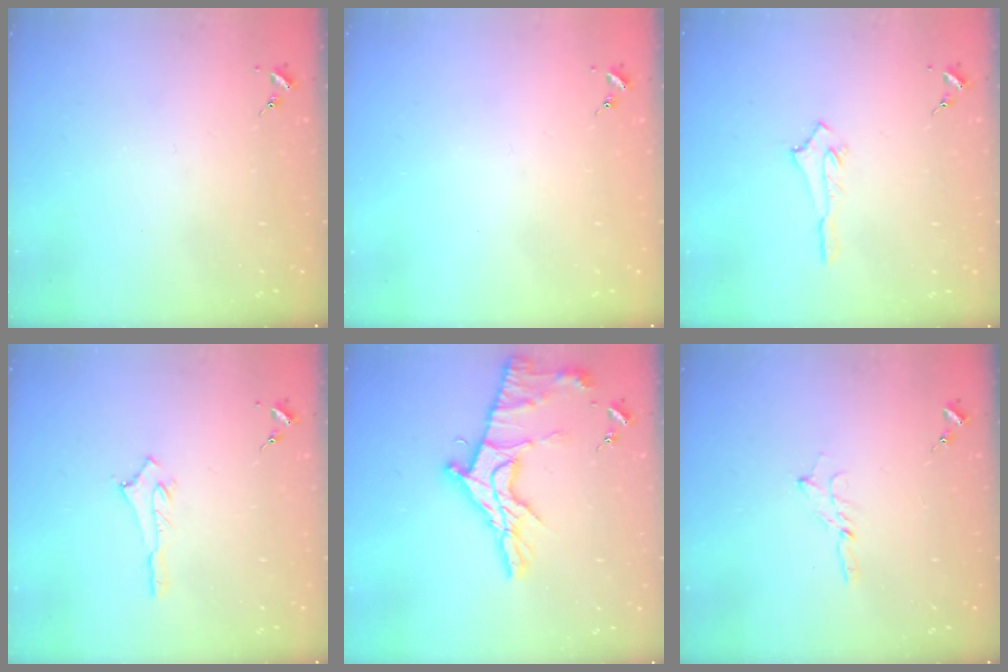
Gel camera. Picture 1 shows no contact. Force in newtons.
{"total": 0.0}
{"total": 2.8, "press": 2.8, "slide": 0.4}
{"total": 2.9, "press": 2.9, "slide": 0.2}
{"total": 17.0, "press": 16.9, "slide": 1.6}
{"total": 2.7, "press": 2.7, "slide": 0.2}